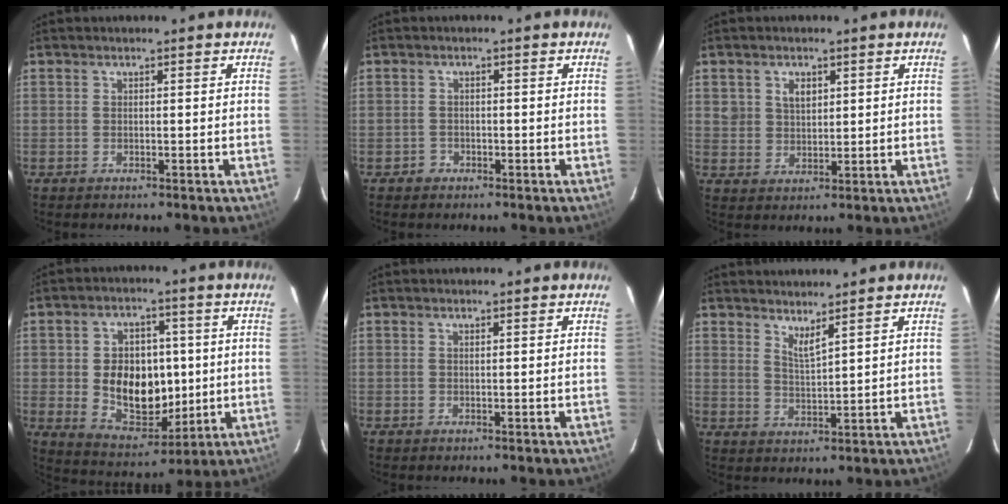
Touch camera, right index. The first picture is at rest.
{"total": 1.8, "force": [-1.0, 1.5, 0.0], "torque": [-0.002, 0.007, -0.014]}
{"total": 4.0, "force": [1.9, 3.1, 1.8], "torque": [-0.028, 0.007, 0.040]}
{"total": 13.6, "force": [-0.3, 9.8, 9.4], "torque": [-0.181, 0.002, 0.015]}
{"total": 0.0}
{"total": 3.2, "force": [2.7, -0.1, 1.7], "torque": [-0.030, -0.009, 0.046]}